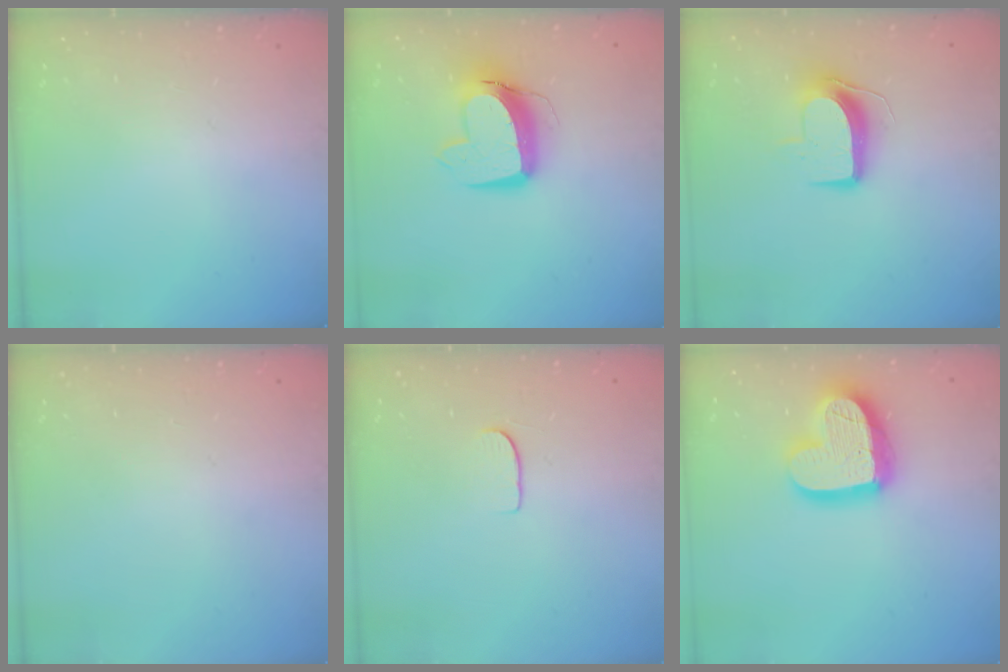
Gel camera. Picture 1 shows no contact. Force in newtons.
{"total": 12.5, "press": 12.4, "slide": 1.5}
{"total": 9.2, "press": 9.2, "slide": 0.3}
{"total": 0.0}
{"total": 4.8, "press": 4.7, "slide": 0.6}
{"total": 18.7, "press": 18.7, "slide": 1.4}